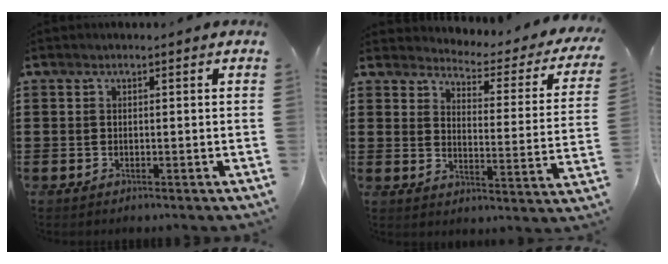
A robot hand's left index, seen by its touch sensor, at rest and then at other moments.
{"total": 3.1, "force": [3.0, 0.3, 0.8], "torque": [-0.029, -0.031, 0.043]}